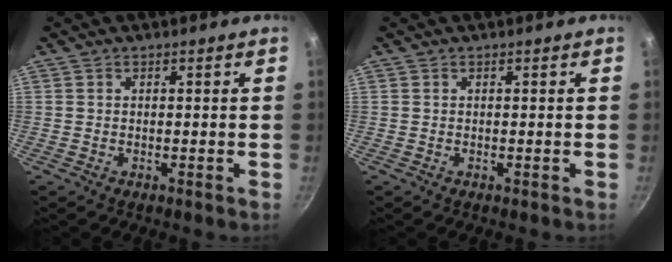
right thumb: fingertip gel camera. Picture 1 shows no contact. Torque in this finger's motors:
{"motor_torque": [0.00, 0.00, 0.00, 0.03, 0.00]}